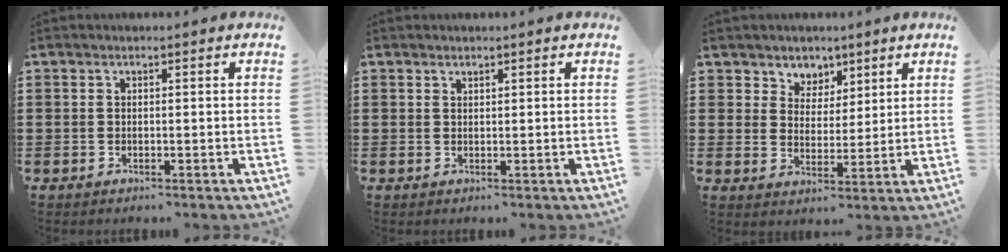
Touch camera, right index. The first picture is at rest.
{"total": 0.7, "force": [0.7, -0.2, -0.1], "torque": [0.003, 0.000, 0.014]}
{"total": 4.5, "force": [3.4, 2.9, -0.4], "torque": [-0.017, -0.002, 0.063]}